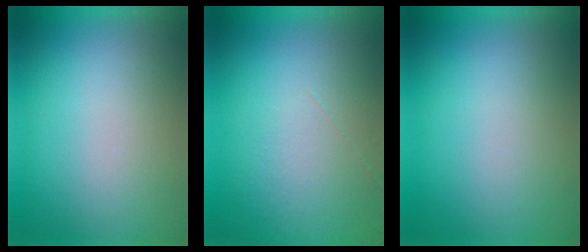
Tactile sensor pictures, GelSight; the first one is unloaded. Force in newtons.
{"total": 1.2}
{"total": 0.0}